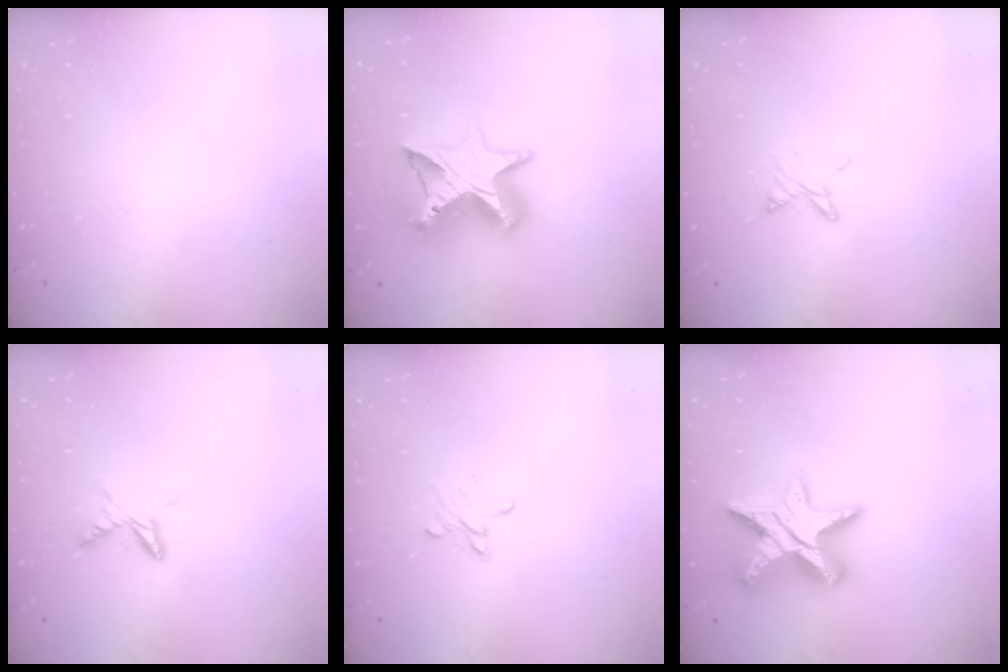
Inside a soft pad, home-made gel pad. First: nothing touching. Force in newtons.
{"total": 13.3, "press": 13.2, "slide": 0.9}
{"total": 3.6, "press": 3.6, "slide": 0.4}
{"total": 6.1, "press": 6.1, "slide": 0.6}
{"total": 4.5, "press": 4.4, "slide": 0.3}
{"total": 16.2, "press": 16.2, "slide": 1.1}